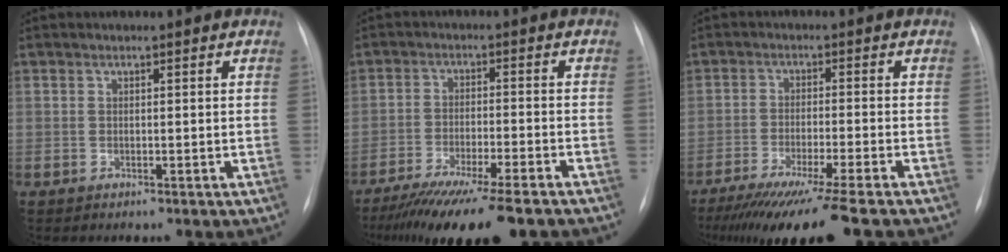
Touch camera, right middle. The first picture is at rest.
{"total": 15.3, "force": [-12.3, 0.9, 9.1], "torque": [-0.142, -0.037, -0.191]}
{"total": 15.2, "force": [-12.3, -1.2, 8.8], "torque": [-0.133, -0.052, -0.192]}